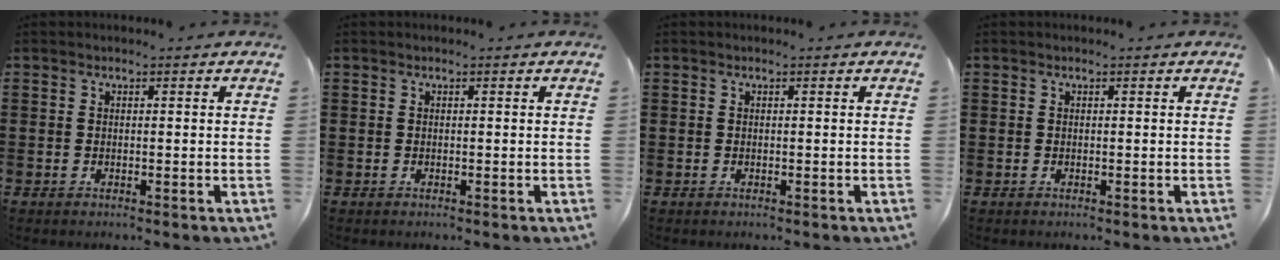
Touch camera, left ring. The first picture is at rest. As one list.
[{"total": 0.0}, {"total": 0.0}, {"total": 0.0}]